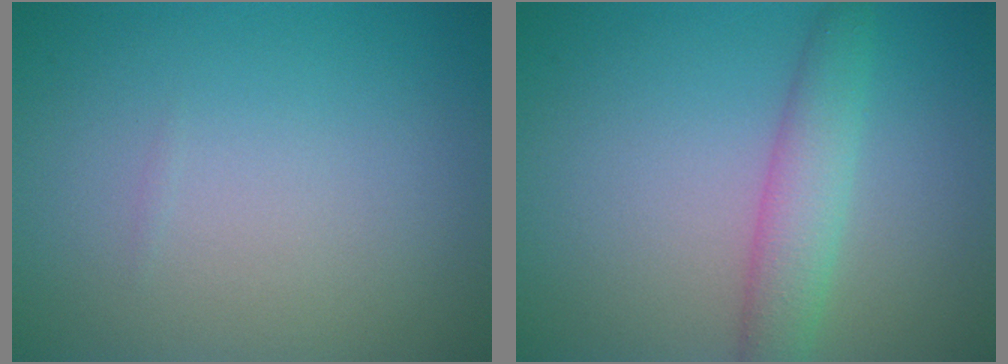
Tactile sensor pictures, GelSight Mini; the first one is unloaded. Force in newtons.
{"total": 3.5, "press": 3.5, "slide": 0.1}